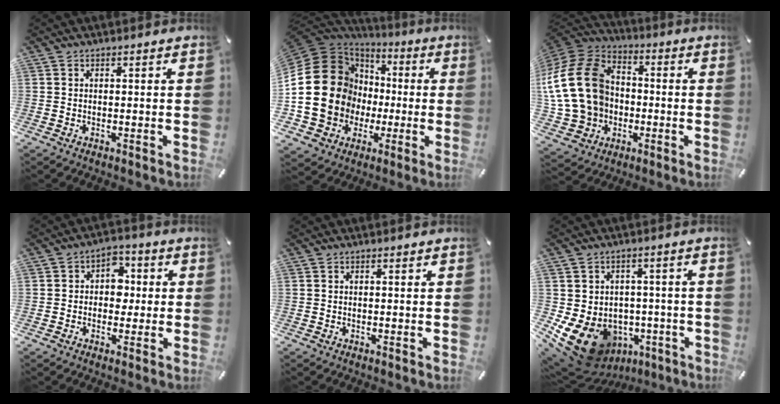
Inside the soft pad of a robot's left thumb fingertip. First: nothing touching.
{"total": 24.8, "force": [-0.5, 21.0, 13.1], "torque": [-0.285, -0.008, 0.026]}
{"total": 21.9, "force": [-0.1, 17.8, 12.6], "torque": [-0.276, 0.015, 0.006]}
{"total": 6.3, "force": [-0.1, 5.4, 3.3], "torque": [-0.040, 0.009, -0.007]}
{"total": 0.0}
{"total": 12.8, "force": [-5.0, 10.1, 6.0], "torque": [-0.131, 0.004, -0.084]}